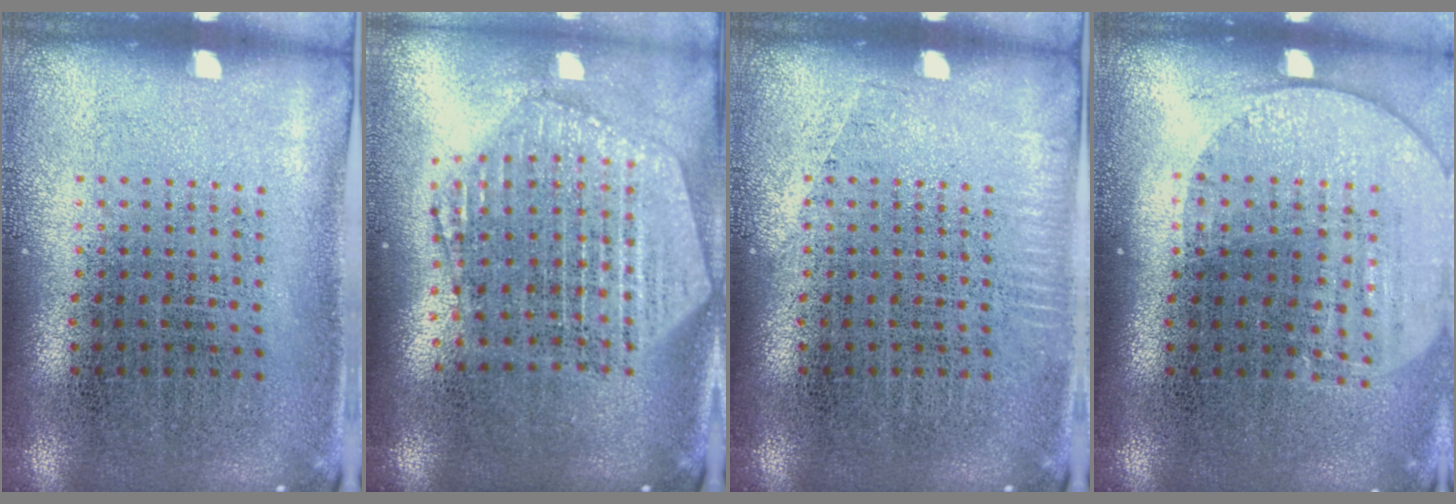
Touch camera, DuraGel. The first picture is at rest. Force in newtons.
{"total": 2.4, "press": 2.1, "slide": 1.3}
{"total": 0.6, "press": 0.6, "slide": 0.1}
{"total": 1.6, "press": 1.4, "slide": 0.7}